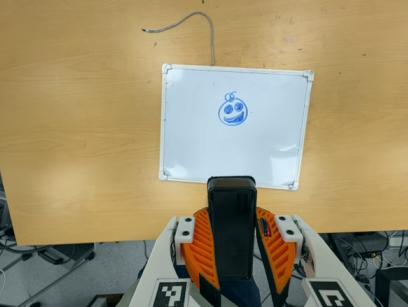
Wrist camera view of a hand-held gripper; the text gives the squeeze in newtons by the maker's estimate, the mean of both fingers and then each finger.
{"total": 10.8, "left": 8.6, "right": 13.0}